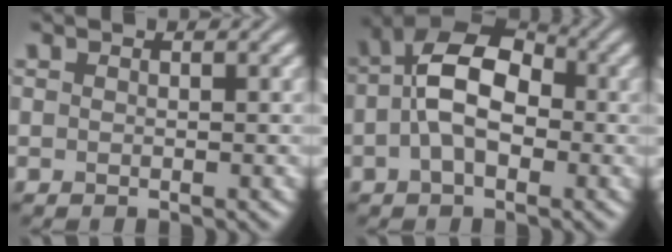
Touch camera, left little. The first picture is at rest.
{"total": 7.4, "force": [-0.5, 4.4, 6.0], "torque": [-0.112, 0.018, -0.023]}